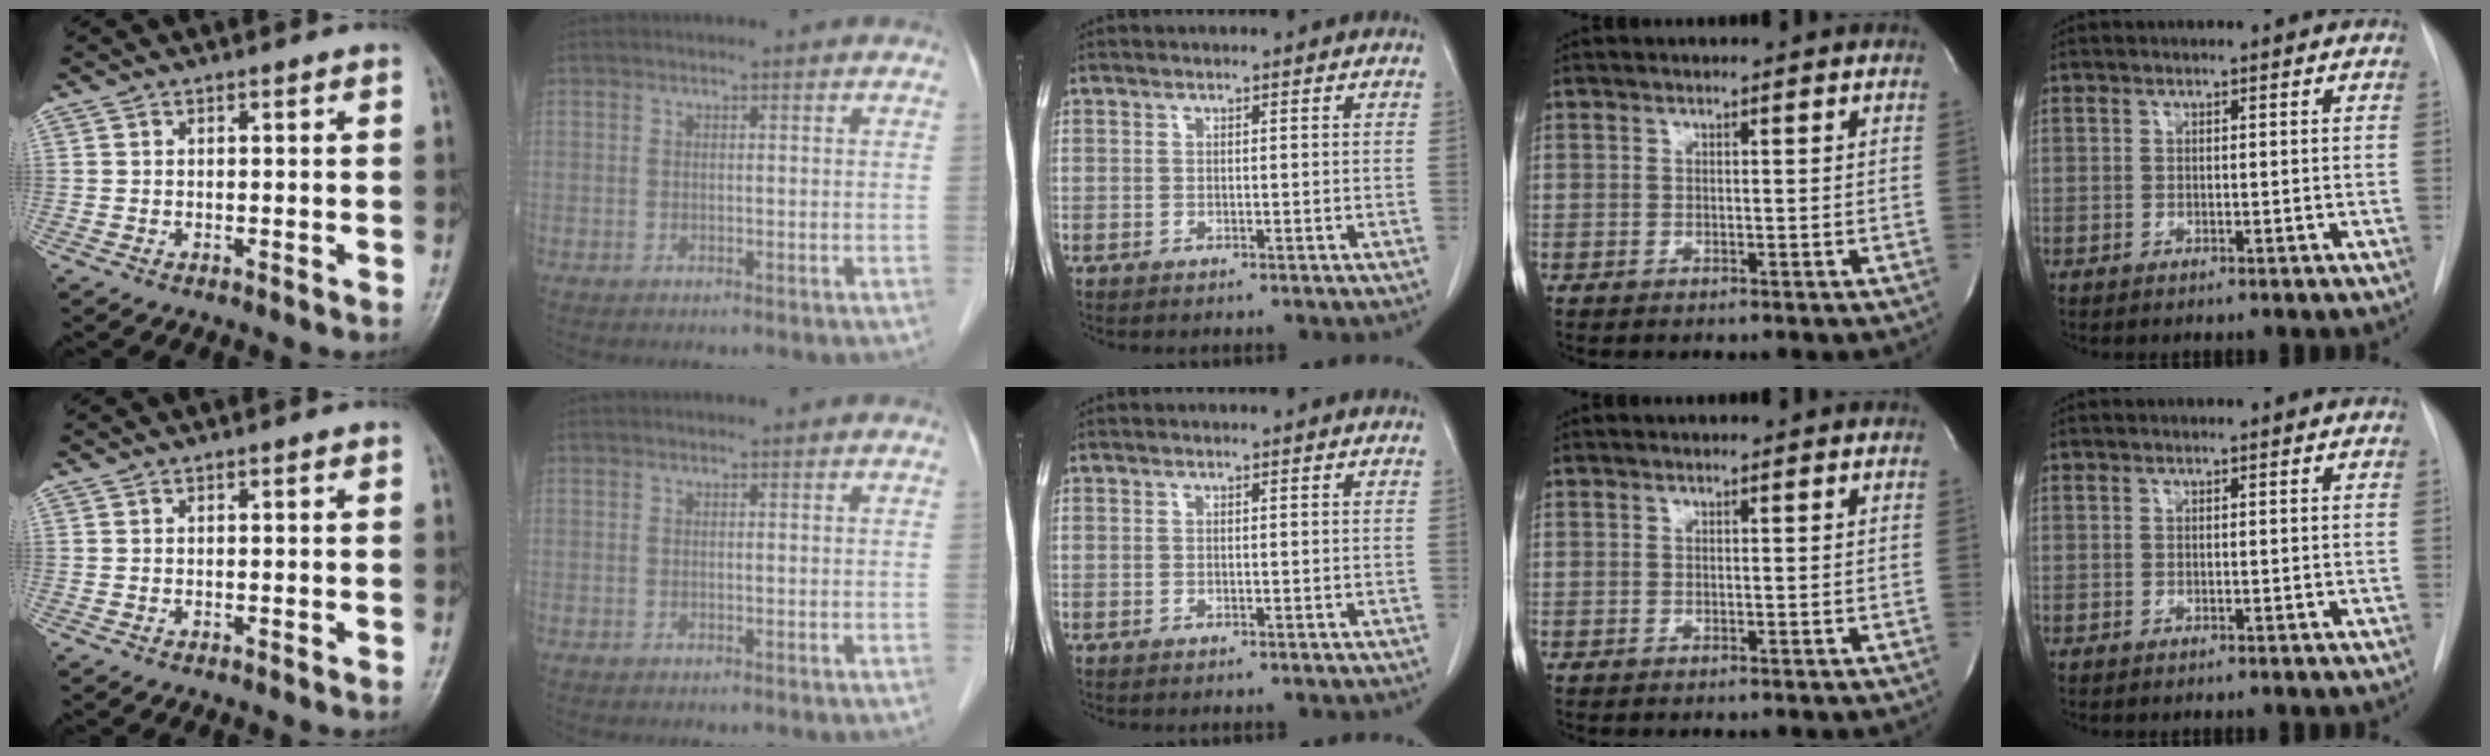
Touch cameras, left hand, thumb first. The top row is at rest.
{}